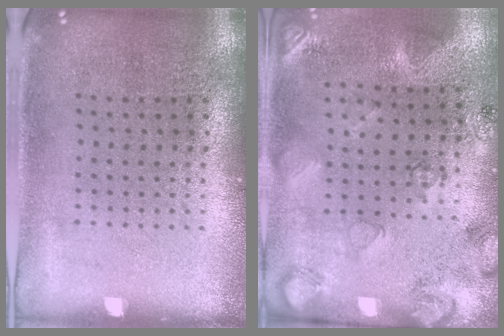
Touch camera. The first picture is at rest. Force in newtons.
{"total": 2.5, "press": 2.0, "slide": 1.5}